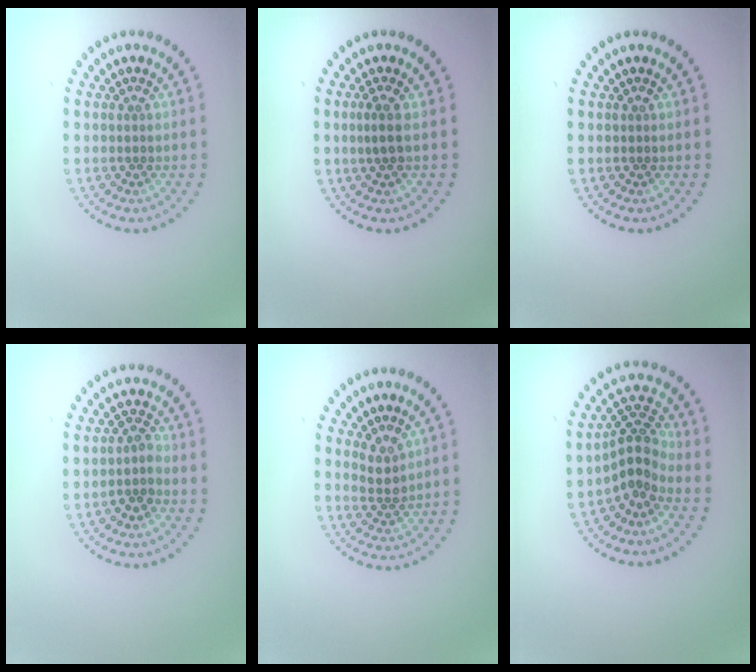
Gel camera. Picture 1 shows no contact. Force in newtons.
{"total": 1.4, "press": 1.2, "slide": 0.8}
{"total": 0.0}
{"total": 1.8, "press": 1.5, "slide": 1.1}
{"total": 1.8, "press": 1.5, "slide": 1.1}
{"total": 3.5, "press": 2.8, "slide": 2.1}